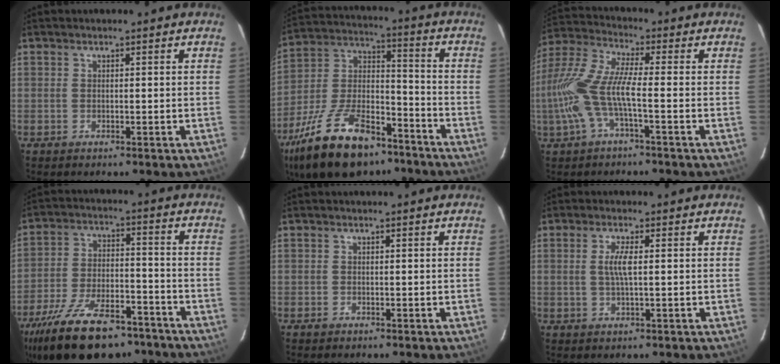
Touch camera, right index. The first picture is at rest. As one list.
[{"total": 24.1, "force": [-15.5, 11.1, 14.8], "torque": [-0.294, 0.002, -0.255]}, {"total": 13.3, "force": [-3.3, 2.7, 12.5], "torque": [-0.259, -0.005, -0.066]}, {"total": 22.9, "force": [-16.8, 9.7, 12.1], "torque": [-0.247, -0.022, -0.258]}, {"total": 1.0, "force": [-0.4, 1.0, -0.1], "torque": [0.001, 0.003, -0.003]}, {"total": 3.5, "force": [0.4, 0.4, 3.4], "torque": [-0.067, -0.001, 0.008]}]